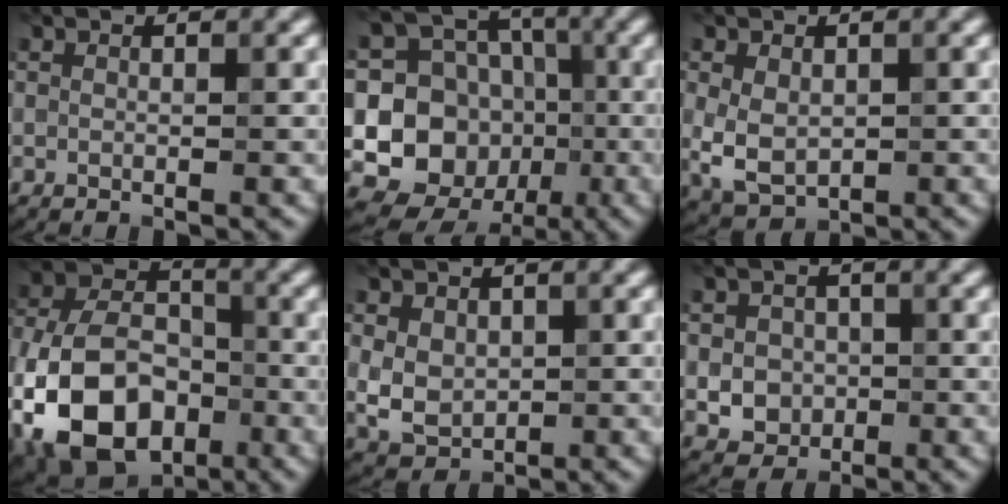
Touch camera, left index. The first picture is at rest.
{"total": 11.6, "force": [-1.2, 10.6, 4.6], "torque": [-0.092, 0.019, -0.041]}
{"total": 4.0, "force": [-0.1, 2.9, 2.8], "torque": [-0.059, -0.006, 0.002]}
{"total": 13.9, "force": [-5.6, 9.1, 8.9], "torque": [-0.186, -0.018, -0.113]}
{"total": 3.7, "force": [0.2, 2.9, 2.3], "torque": [-0.045, -0.005, 0.010]}
{"total": 3.4, "force": [-0.5, 3.0, 1.5], "torque": [-0.013, -0.004, -0.014]}